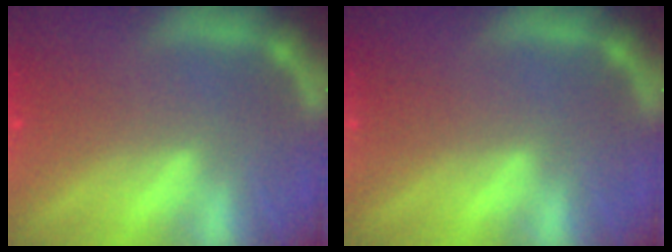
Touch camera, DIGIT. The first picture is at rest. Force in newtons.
{"total": 0.9}